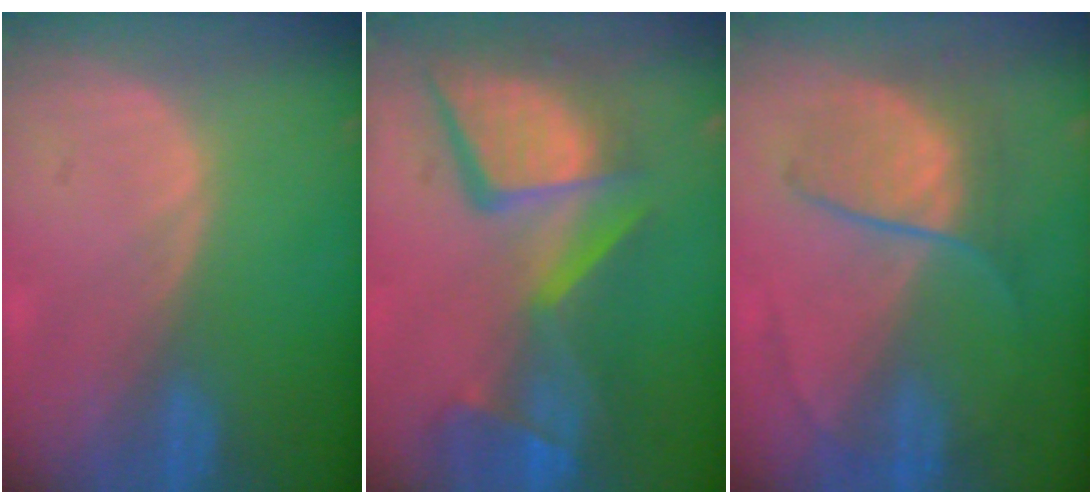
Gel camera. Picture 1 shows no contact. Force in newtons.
{"total": 13.9, "press": 11.3, "slide": 8.2}
{"total": 6.3, "press": 6.3, "slide": 0.7}